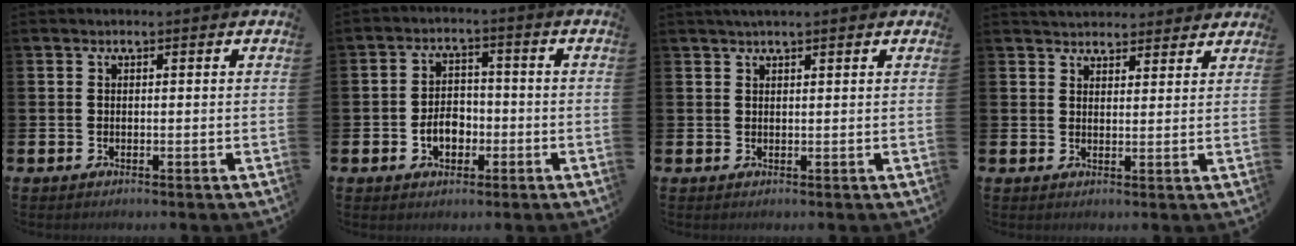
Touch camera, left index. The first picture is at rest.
{"total": 4.2, "force": [-1.4, 3.0, 2.6], "torque": [-0.033, -0.001, -0.032]}
{"total": 1.7, "force": [1.5, 0.1, 0.8], "torque": [-0.004, -0.002, 0.024]}
{"total": 3.8, "force": [3.6, 1.0, -0.1], "torque": [0.004, -0.020, 0.065]}